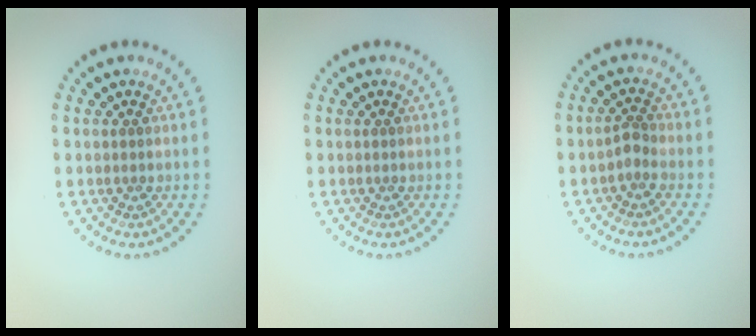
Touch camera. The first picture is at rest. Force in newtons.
{"total": 0.0}
{"total": 1.3, "press": 1.0, "slide": 0.7}